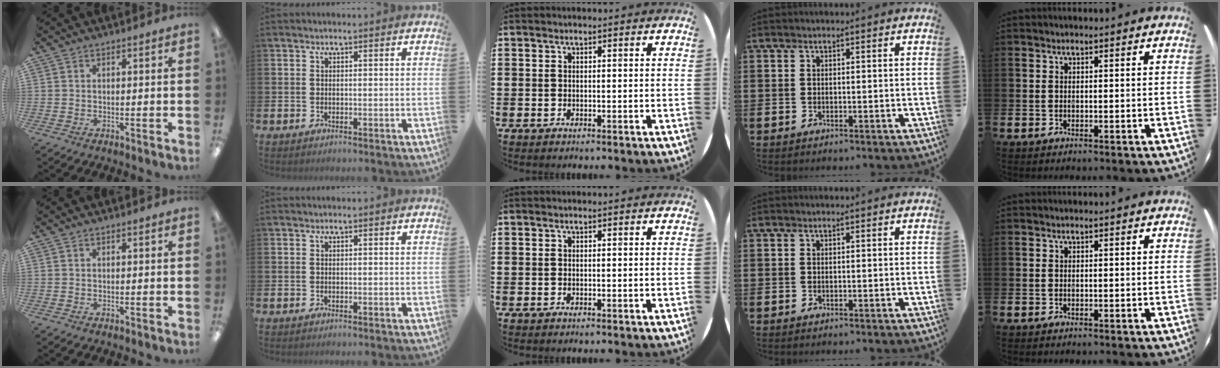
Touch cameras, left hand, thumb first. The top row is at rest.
{}